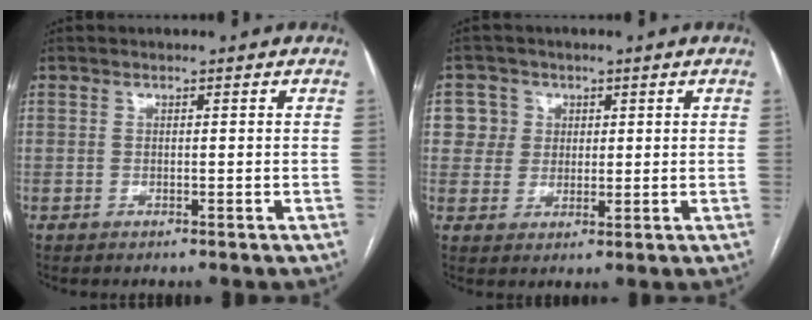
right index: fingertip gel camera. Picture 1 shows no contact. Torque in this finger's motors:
{"motor_torque": [0.94, 1.19, 0.33, 0.14]}